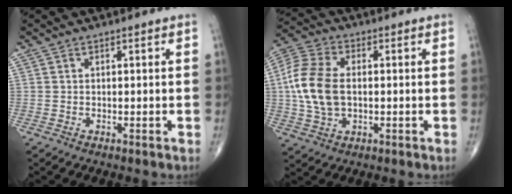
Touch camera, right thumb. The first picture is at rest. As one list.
[{"total": 12.6, "force": [0.2, 7.8, 9.8], "torque": [-0.210, 0.014, 0.002]}]